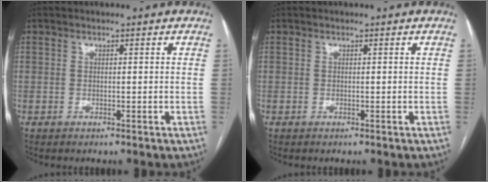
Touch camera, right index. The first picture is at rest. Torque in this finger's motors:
{"motor_torque": [0.00, 0.00, 0.00, 0.00]}